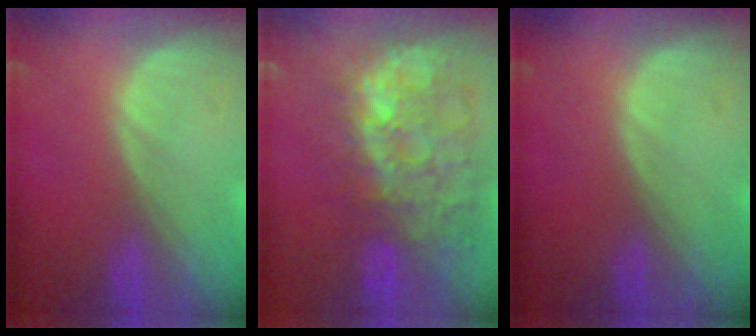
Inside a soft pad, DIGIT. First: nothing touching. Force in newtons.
{"total": 11.3, "press": 10.5, "slide": 4.1}
{"total": 0.0}